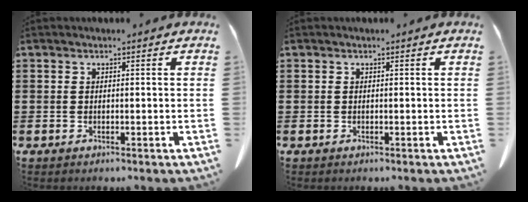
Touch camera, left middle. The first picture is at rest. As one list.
[{"total": 0.0}]